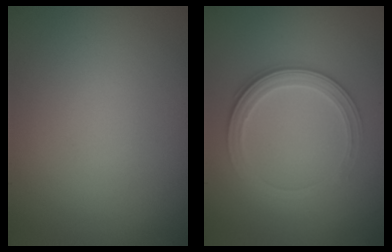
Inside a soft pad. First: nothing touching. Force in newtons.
{"total": 2.8, "press": 2.7, "slide": 0.7}